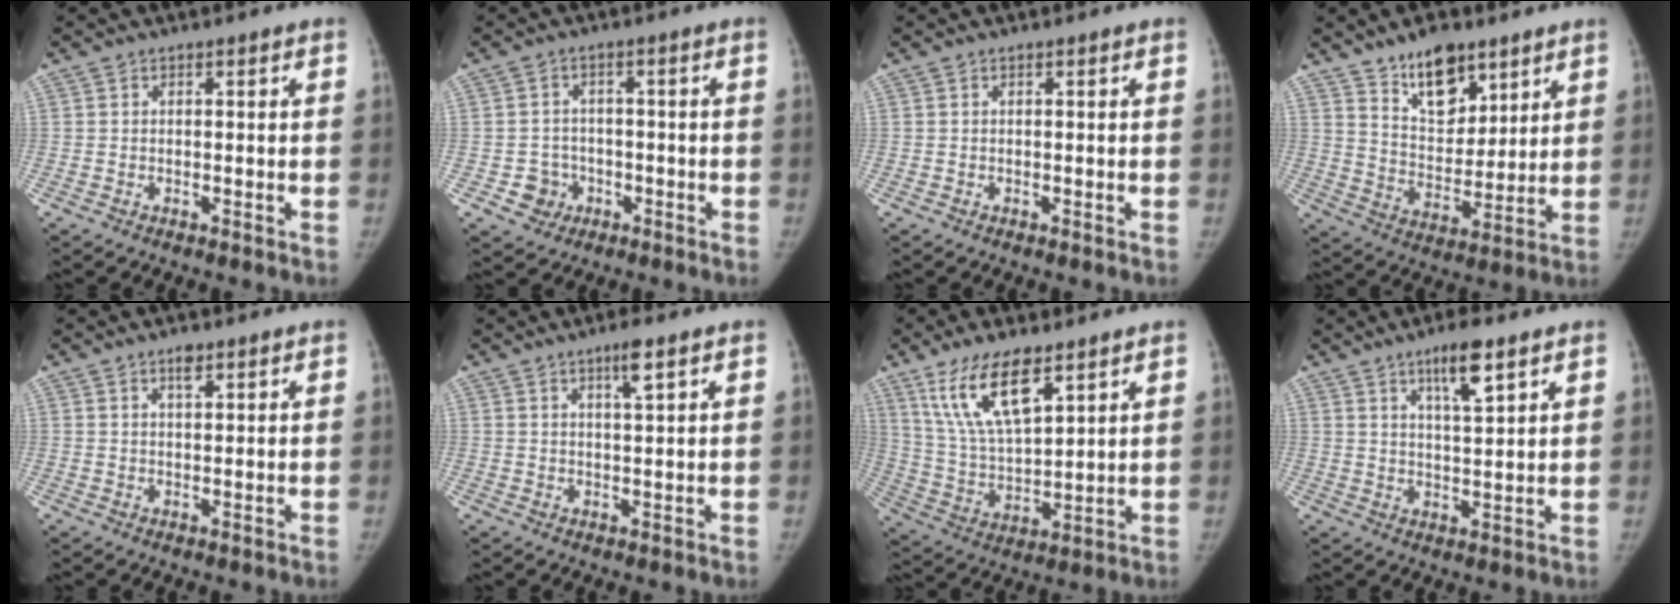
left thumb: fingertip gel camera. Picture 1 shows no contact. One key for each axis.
{"total": 4.7, "fx": -1.8, "fy": 4.2, "fz": 0.8, "tx": 0.015, "ty": 0.013, "tz": -0.026}
{"total": 0.0}
{"total": 12.5, "fx": 8.4, "fy": 6.5, "fz": 6.6, "tx": -0.071, "ty": -0.061, "tz": 0.151}
{"total": 2.3, "fx": 1.5, "fy": 0.9, "fz": 1.5, "tx": -0.022, "ty": -0.007, "tz": 0.025}
{"total": 3.7, "fx": 2.1, "fy": 0.4, "fz": 3.0, "tx": -0.053, "ty": -0.010, "tz": 0.037}
{"total": 14.4, "fx": 8.6, "fy": 5.3, "fz": 10.2, "tx": -0.178, "ty": -0.035, "tz": 0.175}
{"total": 7.4, "fx": 4.5, "fy": 1.6, "fz": 5.7, "tx": -0.090, "ty": -0.026, "tz": 0.077}